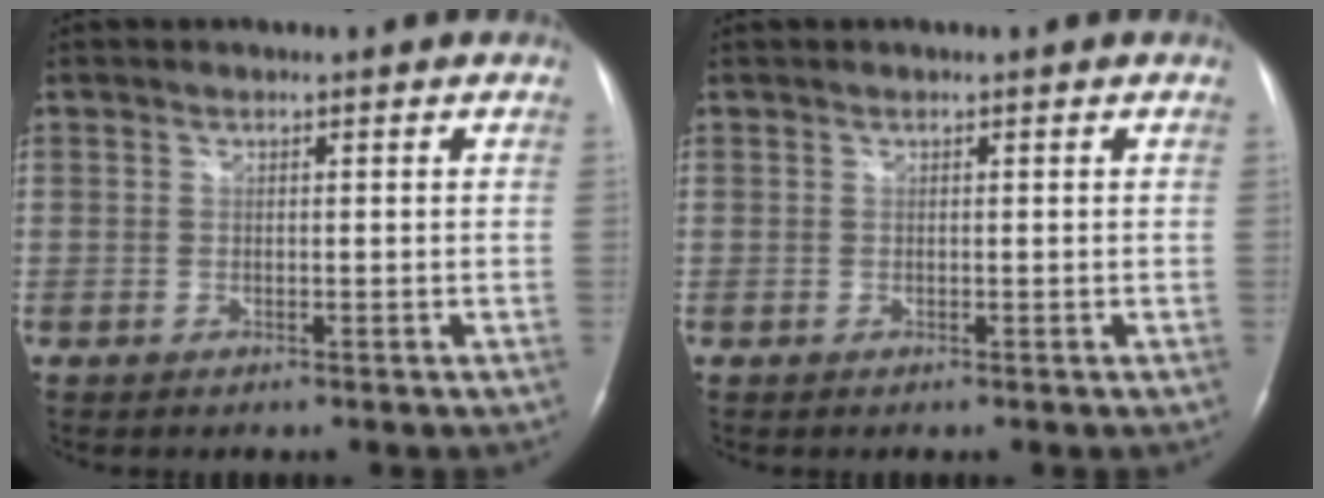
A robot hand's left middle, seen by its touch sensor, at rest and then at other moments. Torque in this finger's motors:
{"motor_torque": [0.06, 0.05, -0.04, 0.00]}